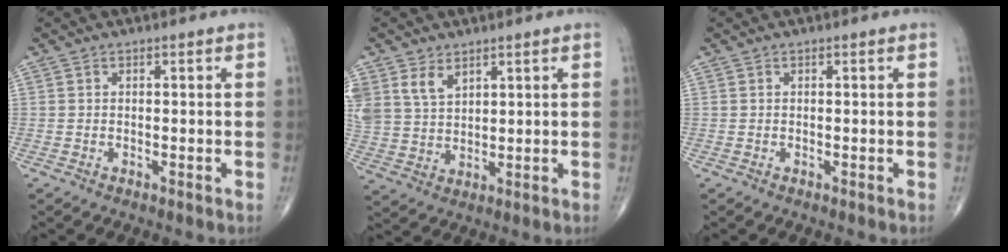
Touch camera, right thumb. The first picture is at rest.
{"total": 7.9, "force": [4.4, 5.1, 4.1], "torque": [-0.070, -0.013, 0.100]}
{"total": 0.0}